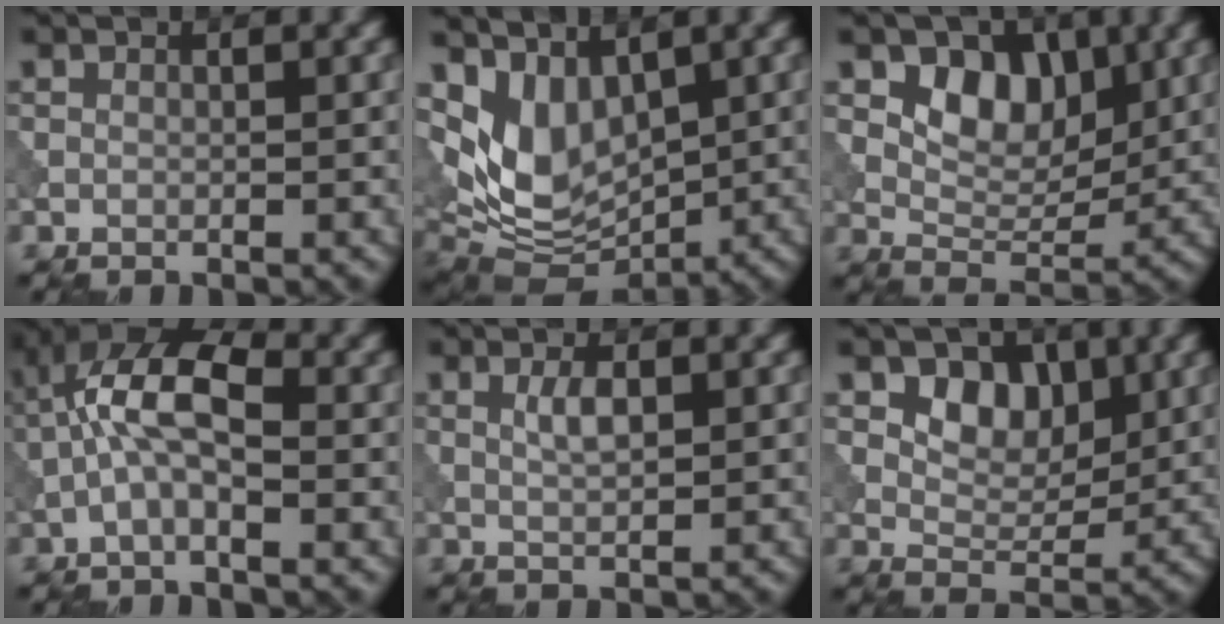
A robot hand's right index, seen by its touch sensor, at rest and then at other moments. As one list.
[{"total": 6.5, "force": [1.5, 4.2, 4.7], "torque": [-0.095, -0.021, 0.037]}, {"total": 5.2, "force": [2.0, 3.5, 3.3], "torque": [-0.047, -0.012, 0.026]}, {"total": 6.8, "force": [-0.7, 3.0, 6.1], "torque": [-0.130, 0.023, -0.025]}, {"total": 1.9, "force": [0.4, 0.7, 1.7], "torque": [-0.041, -0.002, 0.008]}, {"total": 4.3, "force": [1.7, 3.1, 2.5], "torque": [-0.039, -0.010, 0.022]}]